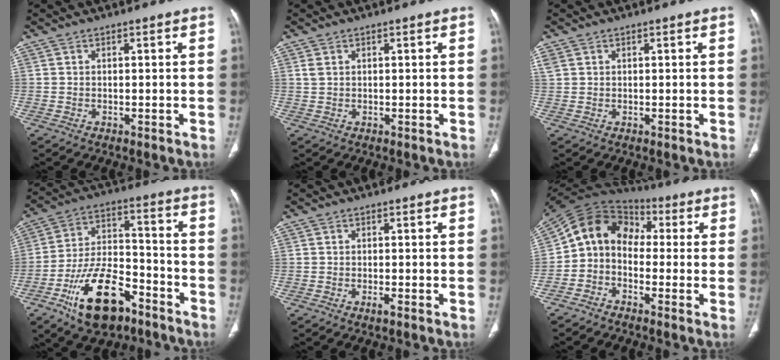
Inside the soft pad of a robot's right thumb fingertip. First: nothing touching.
{"total": 1.2, "force": [0.6, 0.8, 0.6], "torque": [-0.012, 0.007, 0.017]}
{"total": 1.9, "force": [0.8, 1.6, 0.7], "torque": [-0.022, 0.011, 0.023]}
{"total": 17.5, "force": [-9.8, 8.9, 11.4], "torque": [-0.185, 0.071, -0.164]}
{"total": 1.2, "force": [-0.7, 0.3, 0.8], "torque": [-0.016, -0.001, -0.015]}
{"total": 11.1, "force": [-0.9, 8.8, 6.7], "torque": [-0.101, 0.059, -0.036]}